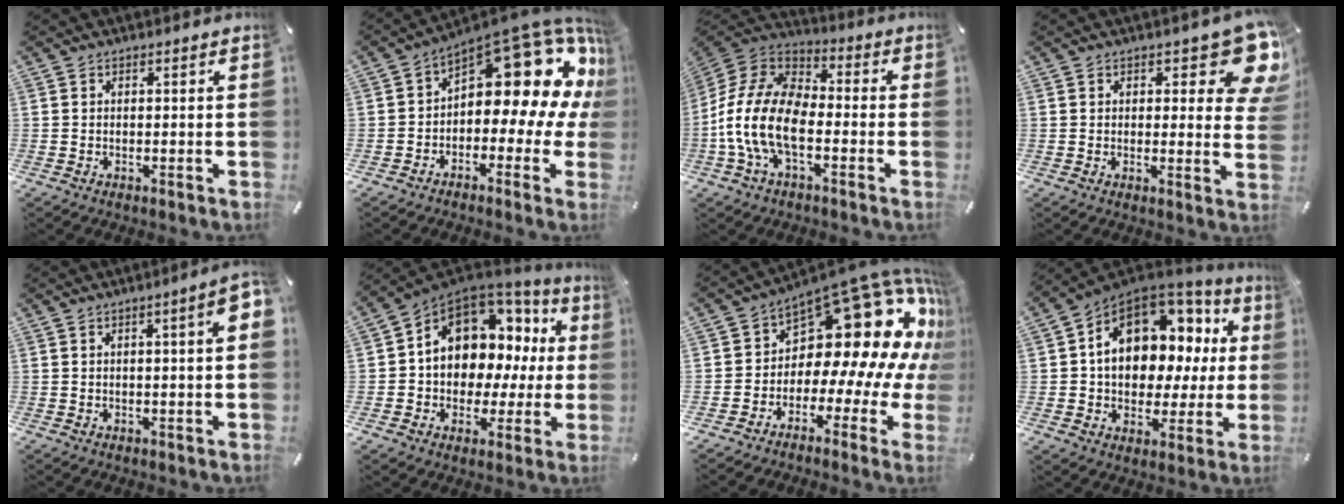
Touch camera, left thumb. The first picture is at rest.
{"total": 16.0, "force": [8.0, 8.1, 11.3], "torque": [-0.127, -0.083, 0.126]}
{"total": 14.6, "force": [-6.2, 8.1, 10.4], "torque": [-0.231, 0.015, -0.115]}
{"total": 10.9, "force": [5.7, 4.7, 8.1], "torque": [-0.087, -0.038, 0.097]}
{"total": 5.7, "force": [1.0, 1.1, 5.5], "torque": [-0.084, -0.003, 0.015]}
{"total": 11.0, "force": [4.0, 8.8, 5.2], "torque": [-0.097, -0.039, 0.075]}
{"total": 20.9, "force": [8.4, 11.6, 15.2], "torque": [-0.208, -0.084, 0.150]}
{"total": 14.9, "force": [4.1, 10.7, 9.5], "torque": [-0.149, -0.024, 0.073]}